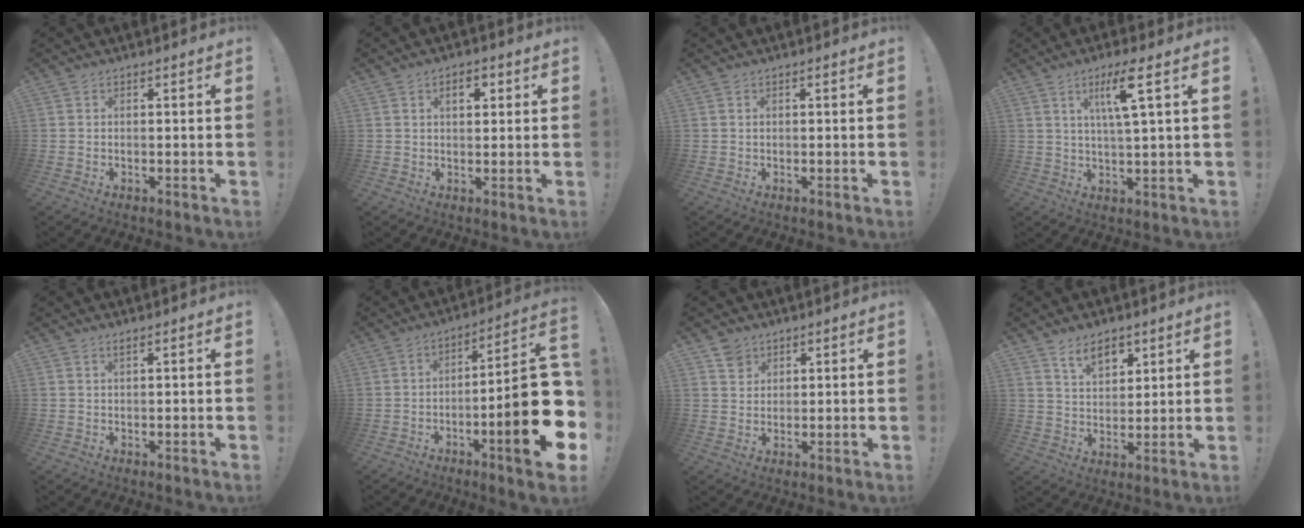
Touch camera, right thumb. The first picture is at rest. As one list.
[{"total": 4.0, "force": [1.3, 2.4, 3.0], "torque": [-0.032, -0.003, 0.014]}, {"total": 0.5, "force": [0.0, 0.5, 0.2], "torque": [-0.012, 0.005, 0.002]}, {"total": 8.5, "force": [3.5, 0.6, 7.7], "torque": [-0.137, 0.002, 0.051]}, {"total": 0.6, "force": [0.4, 0.0, 0.4], "torque": [-0.007, 0.000, 0.007]}, {"total": 21.7, "force": [-5.4, 4.7, 20.5], "torque": [-0.291, 0.030, -0.076]}, {"total": 4.5, "force": [2.8, 3.4, 0.7], "torque": [-0.012, -0.009, 0.054]}, {"total": 8.5, "force": [5.7, 4.9, 3.9], "torque": [-0.066, -0.022, 0.106]}]